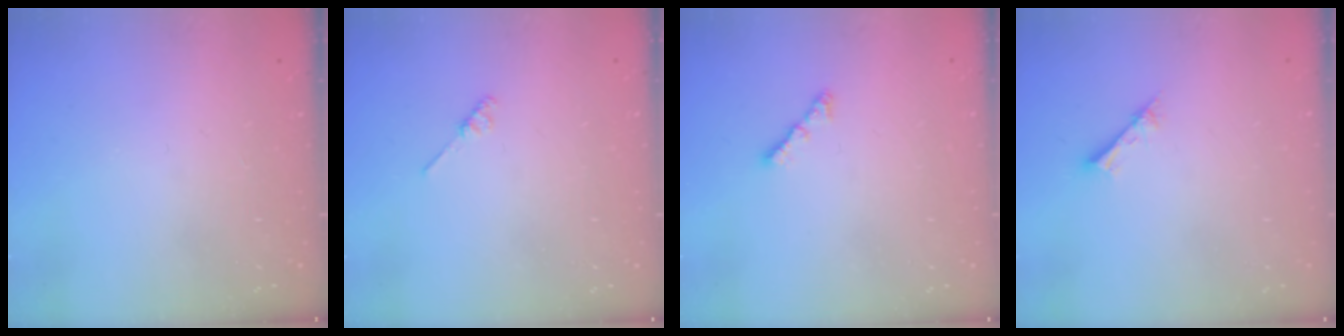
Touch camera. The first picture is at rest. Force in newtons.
{"total": 2.1, "press": 2.1, "slide": 0.4}
{"total": 2.7, "press": 2.7, "slide": 0.6}
{"total": 1.7, "press": 1.7, "slide": 0.2}